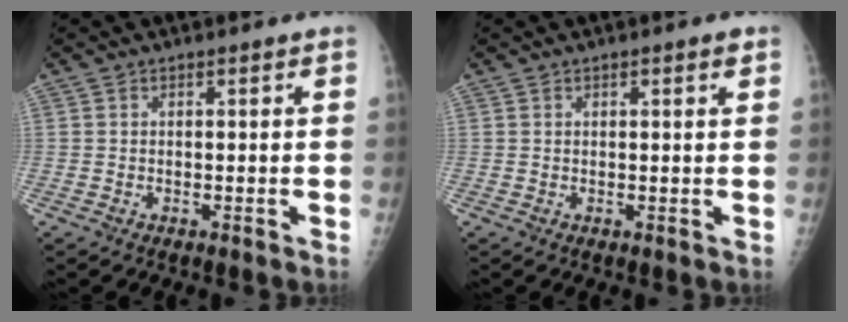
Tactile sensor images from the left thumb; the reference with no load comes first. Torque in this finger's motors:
{"motor_torque": [-0.03, -0.07, 0.07, 0.00, 0.06]}